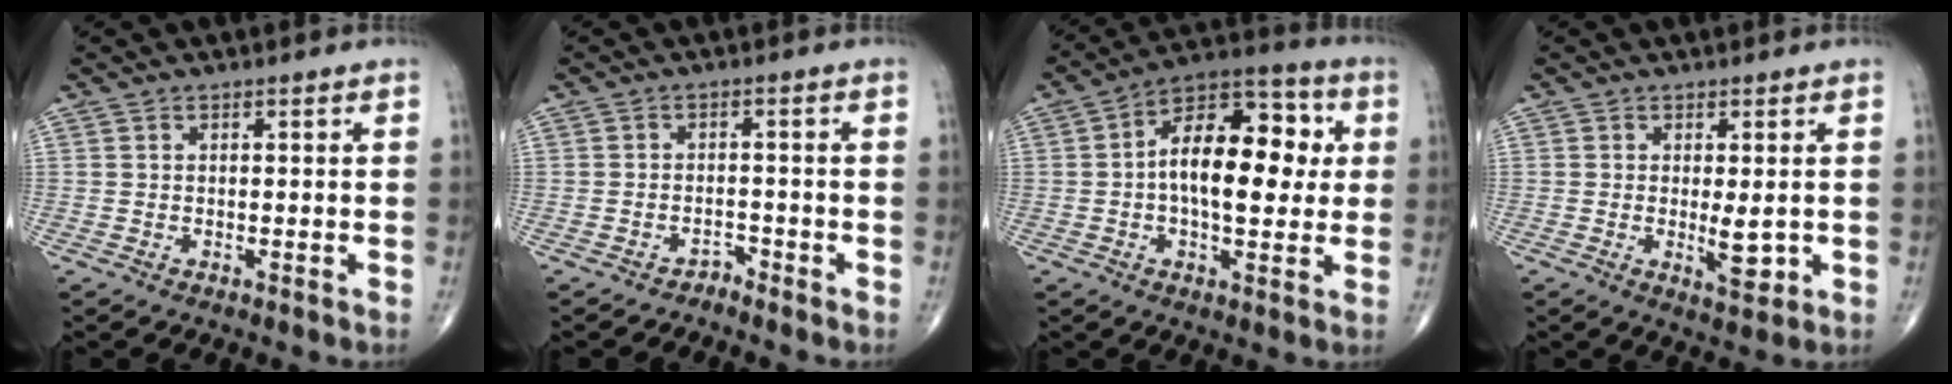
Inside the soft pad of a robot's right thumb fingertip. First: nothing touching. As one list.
[{"total": 1.6, "force": [-1.5, 0.5, -0.3], "torque": [0.010, 0.005, -0.025]}, {"total": 16.9, "force": [1.4, 8.7, 14.4], "torque": [-0.200, 0.027, 0.011]}, {"total": 4.1, "force": [-0.2, 1.4, 3.8], "torque": [-0.054, -0.012, 0.003]}]